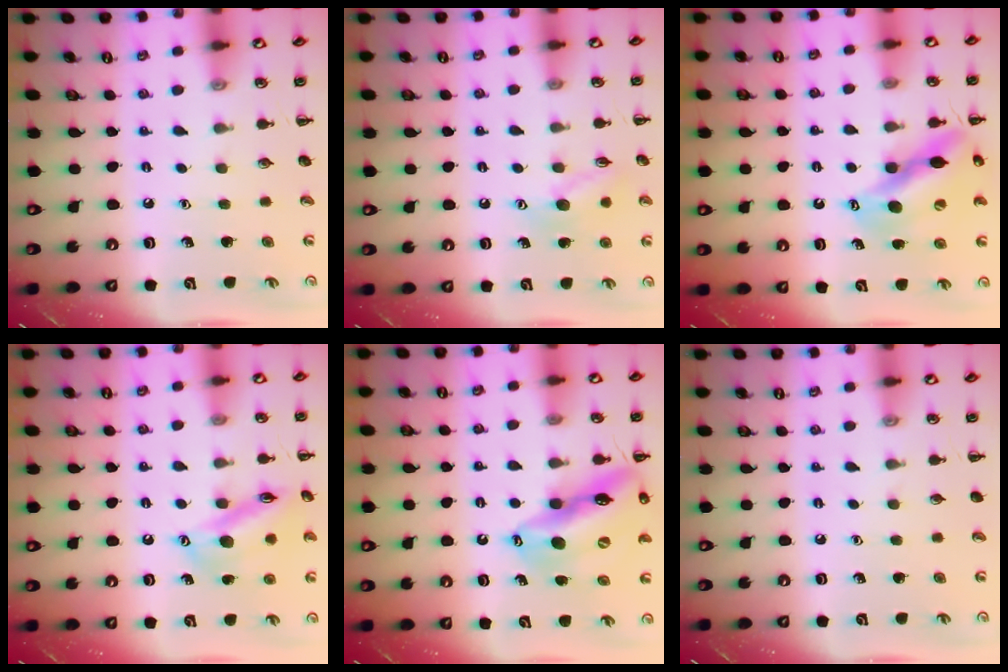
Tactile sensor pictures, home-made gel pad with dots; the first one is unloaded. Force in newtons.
{"total": 9.1, "press": 9.1, "slide": 0.6}
{"total": 12.8, "press": 12.2, "slide": 3.8}
{"total": 14.5, "press": 14.4, "slide": 1.7}
{"total": 17.5, "press": 17.1, "slide": 4.0}
{"total": 0.0}